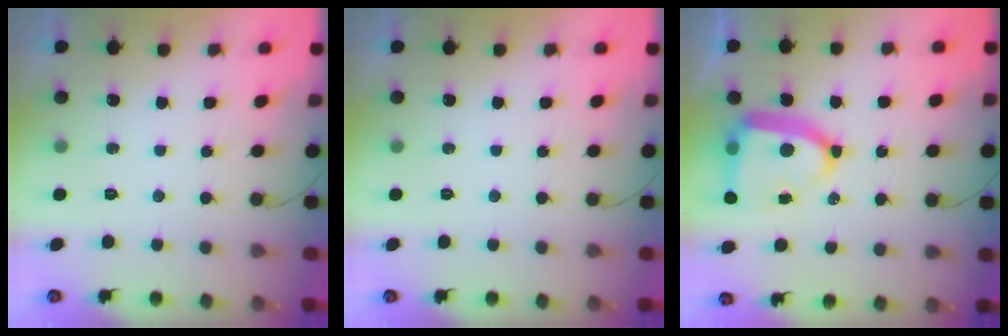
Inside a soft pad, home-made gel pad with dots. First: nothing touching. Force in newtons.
{"total": 0.0}
{"total": 14.2, "press": 14.1, "slide": 1.7}